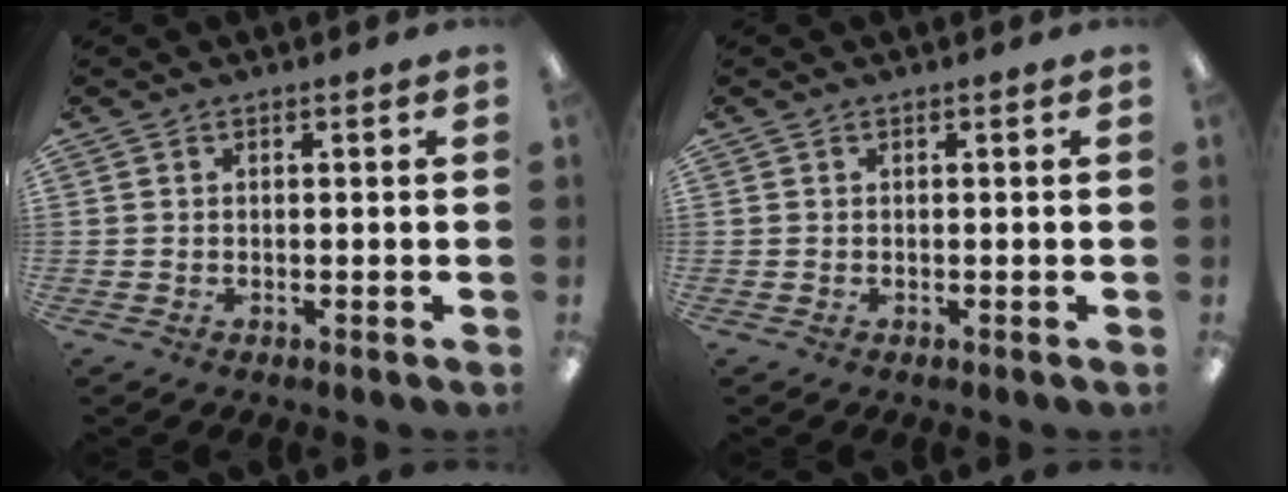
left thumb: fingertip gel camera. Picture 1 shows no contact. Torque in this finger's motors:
{"motor_torque": [-0.02, 0.03, 0.00, 0.00, 0.00]}